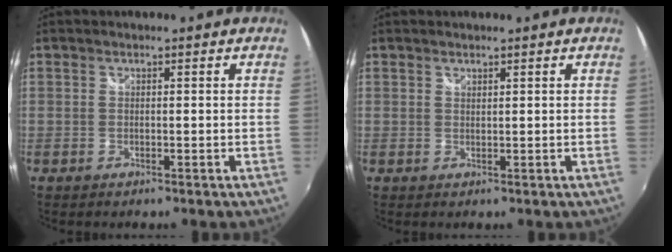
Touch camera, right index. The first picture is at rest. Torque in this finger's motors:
{"motor_torque": [0.06, 0.12, -0.04, 0.00]}